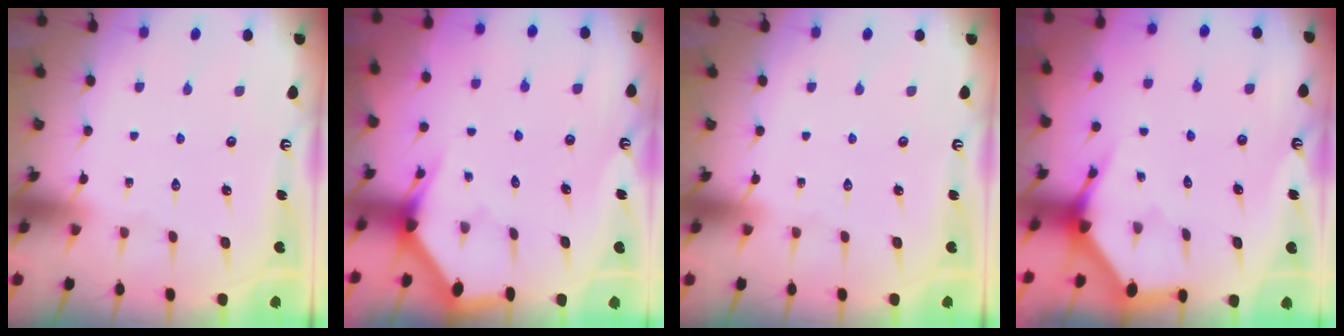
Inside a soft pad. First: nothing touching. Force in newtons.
{"total": 3.0, "press": 3.0, "slide": 0.2}
{"total": 0.0}
{"total": 3.6, "press": 3.6, "slide": 0.1}